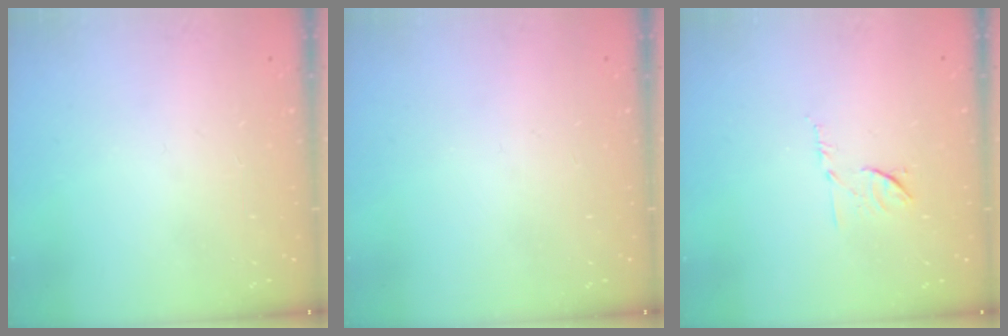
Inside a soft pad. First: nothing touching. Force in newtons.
{"total": 0.0}
{"total": 6.6, "press": 6.5, "slide": 0.9}